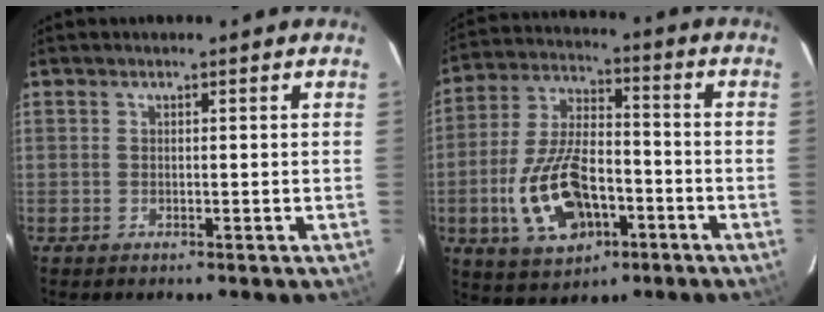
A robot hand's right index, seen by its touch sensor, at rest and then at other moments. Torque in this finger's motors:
{"motor_torque": [1.32, -0.82, 0.72, 0.21]}